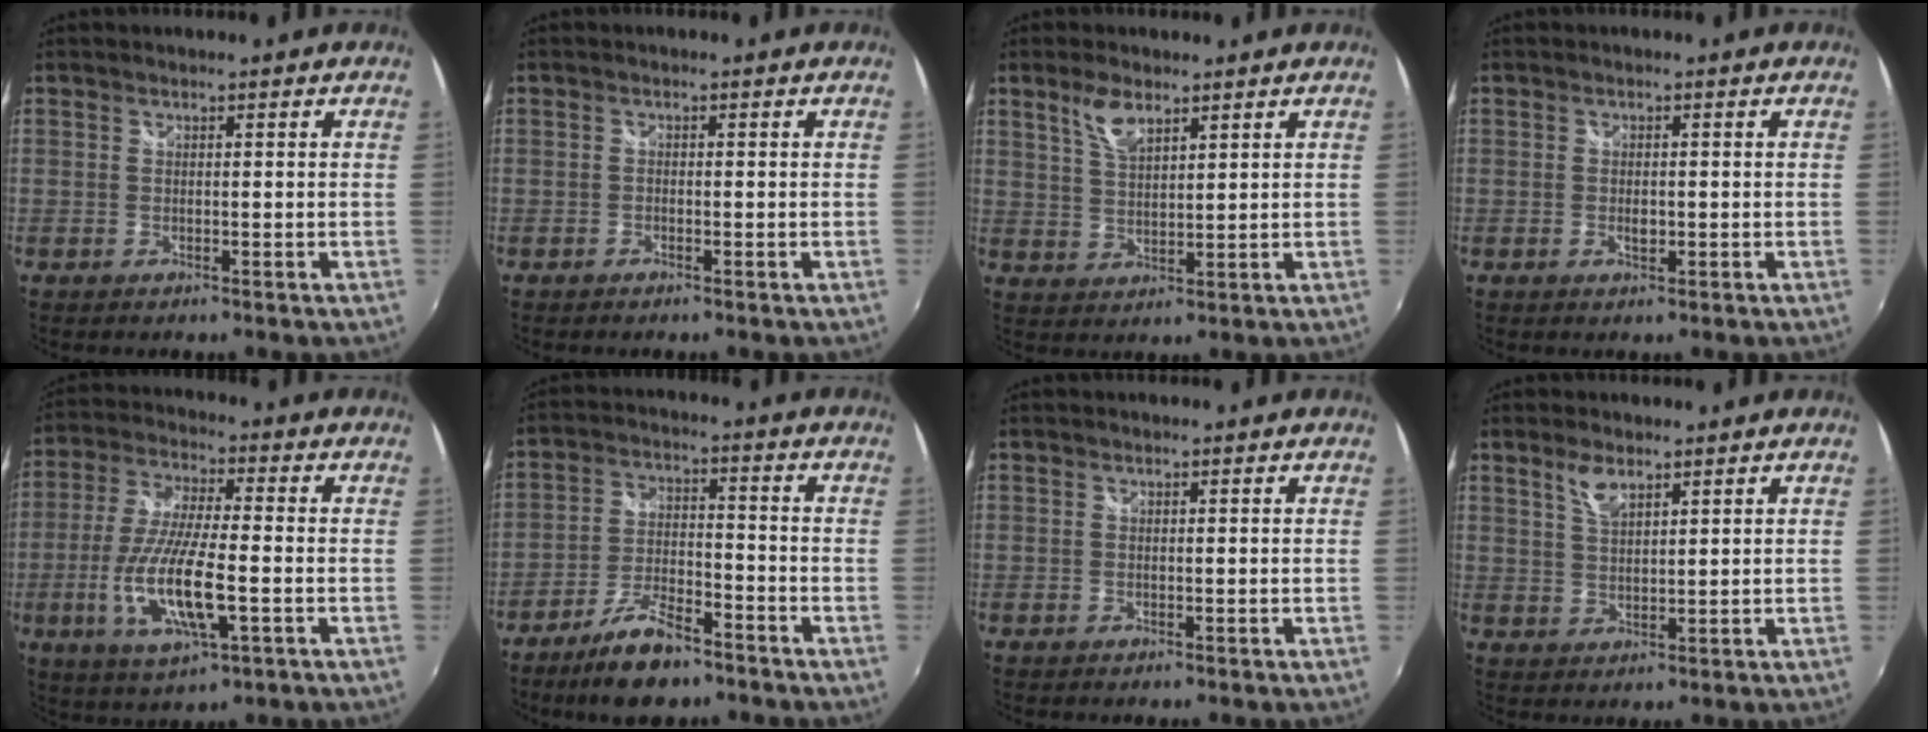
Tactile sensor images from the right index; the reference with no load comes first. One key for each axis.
{"total": 0.6, "fx": -0.5, "fy": 0.3, "fz": 0.2, "tx": -0.005, "ty": -0.001, "tz": -0.013}
{"total": 5.5, "fx": 3.6, "fy": 2.2, "fz": 3.6, "tx": -0.067, "ty": 0.004, "tz": 0.071}
{"total": 1.8, "fx": -0.4, "fy": 1.1, "fz": 1.4, "tx": -0.024, "ty": -0.001, "tz": -0.006}
{"total": 14.4, "fx": -4.0, "fy": 3.8, "fz": 13.3, "tx": -0.274, "ty": -0.017, "tz": -0.073}
{"total": 10.7, "fx": -8.0, "fy": 3.5, "fz": 6.2, "tx": -0.136, "ty": -0.006, "tz": -0.141}
{"total": 0.0}
{"total": 4.1, "fx": 2.7, "fy": 1.5, "fz": 2.6, "tx": -0.049, "ty": 0.001, "tz": 0.051}